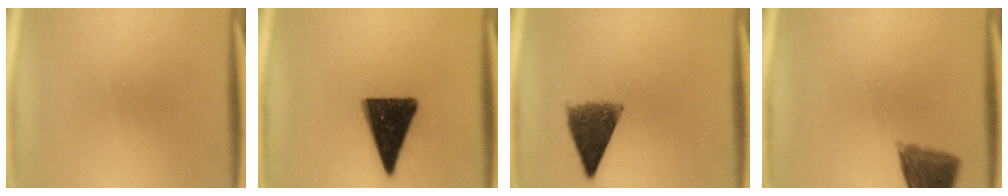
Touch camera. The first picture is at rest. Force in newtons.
{"total": 15.0}
{"total": 8.2}
{"total": 7.7}